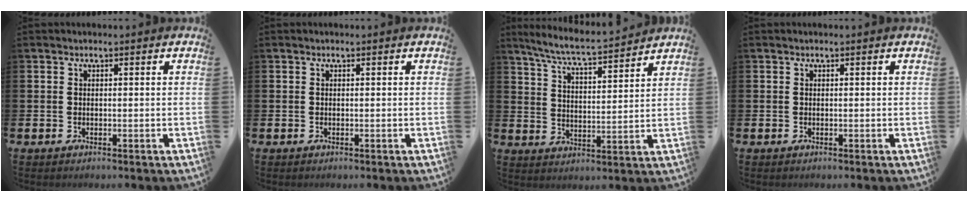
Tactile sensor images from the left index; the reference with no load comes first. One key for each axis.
{"total": 0.0}
{"total": 6.9, "fx": 6.5, "fy": 0.1, "fz": 2.2, "tx": -0.068, "ty": -0.042, "tz": 0.113}
{"total": 0.0}